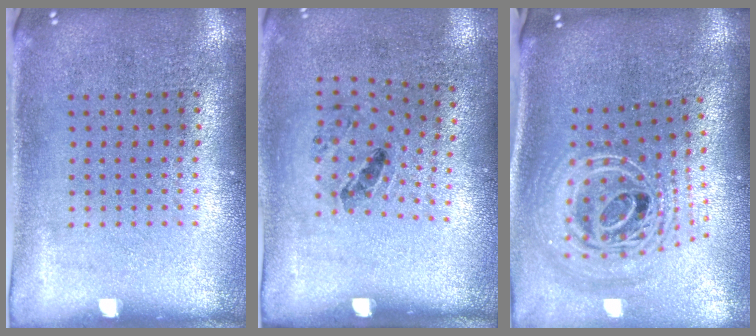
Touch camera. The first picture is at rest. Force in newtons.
{"total": 1.2, "press": 0.7, "slide": 0.9}
{"total": 2.8, "press": 2.0, "slide": 1.9}